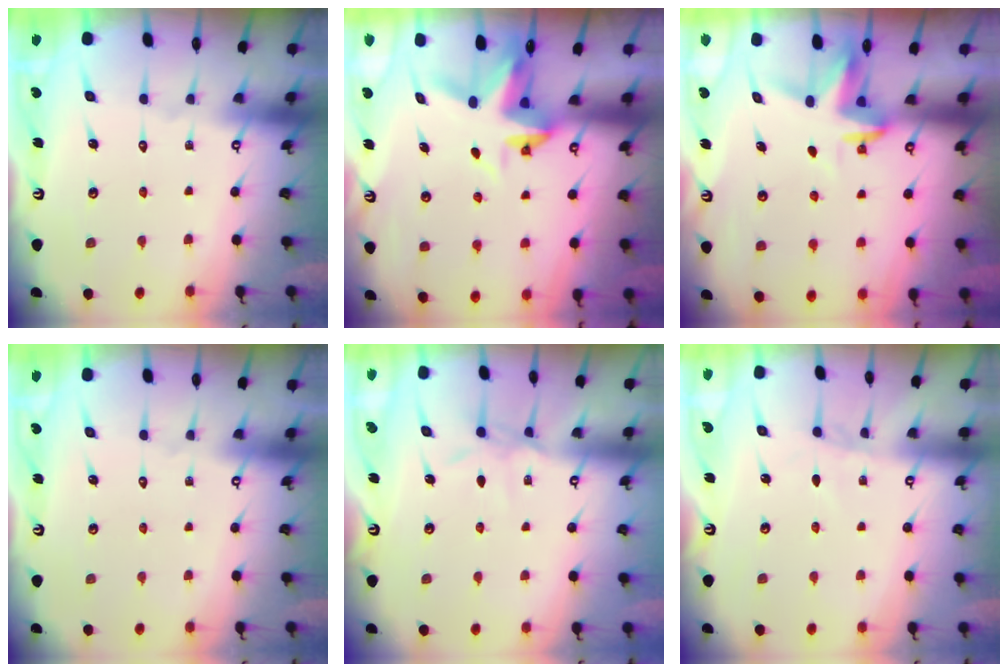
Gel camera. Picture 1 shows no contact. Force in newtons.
{"total": 4.0, "press": 4.0, "slide": 0.3}
{"total": 3.6, "press": 3.6, "slide": 0.2}
{"total": 0.0}
{"total": 5.9, "press": 5.8, "slide": 0.7}
{"total": 3.2, "press": 3.2, "slide": 0.4}